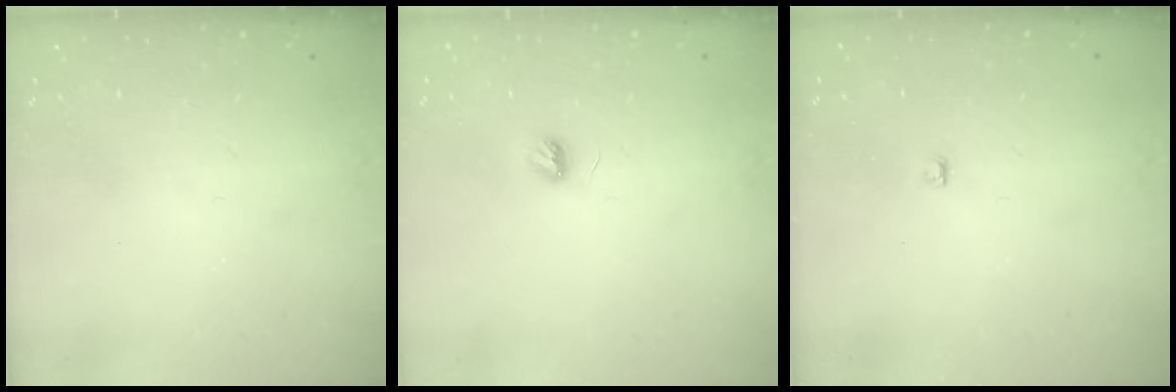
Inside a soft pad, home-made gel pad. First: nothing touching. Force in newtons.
{"total": 3.4, "press": 3.4, "slide": 0.4}
{"total": 2.8, "press": 2.7, "slide": 0.3}